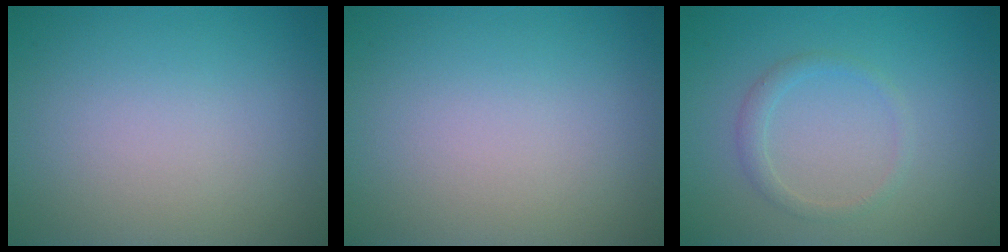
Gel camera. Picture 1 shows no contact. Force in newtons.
{"total": 0.0}
{"total": 1.3, "press": 1.3, "slide": 0.2}